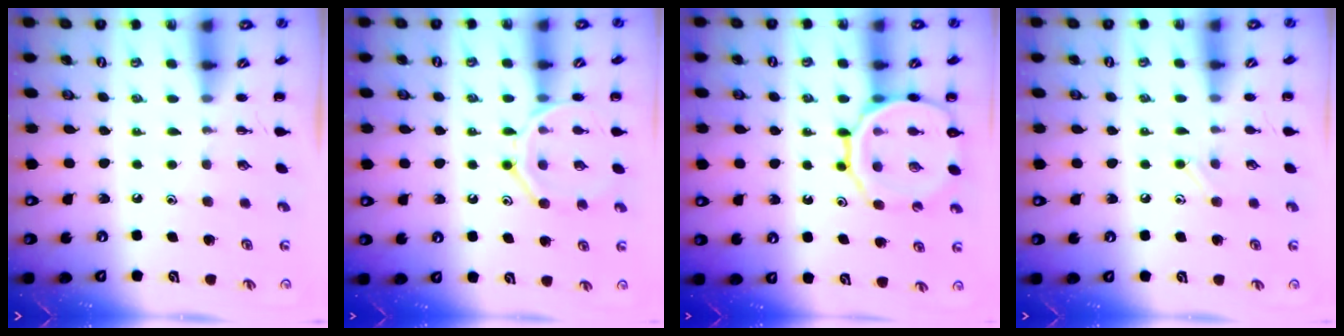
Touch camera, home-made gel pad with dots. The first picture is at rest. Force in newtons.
{"total": 13.0, "press": 12.9, "slide": 1.1}
{"total": 16.1, "press": 16.0, "slide": 2.4}
{"total": 5.8, "press": 5.8, "slide": 0.9}